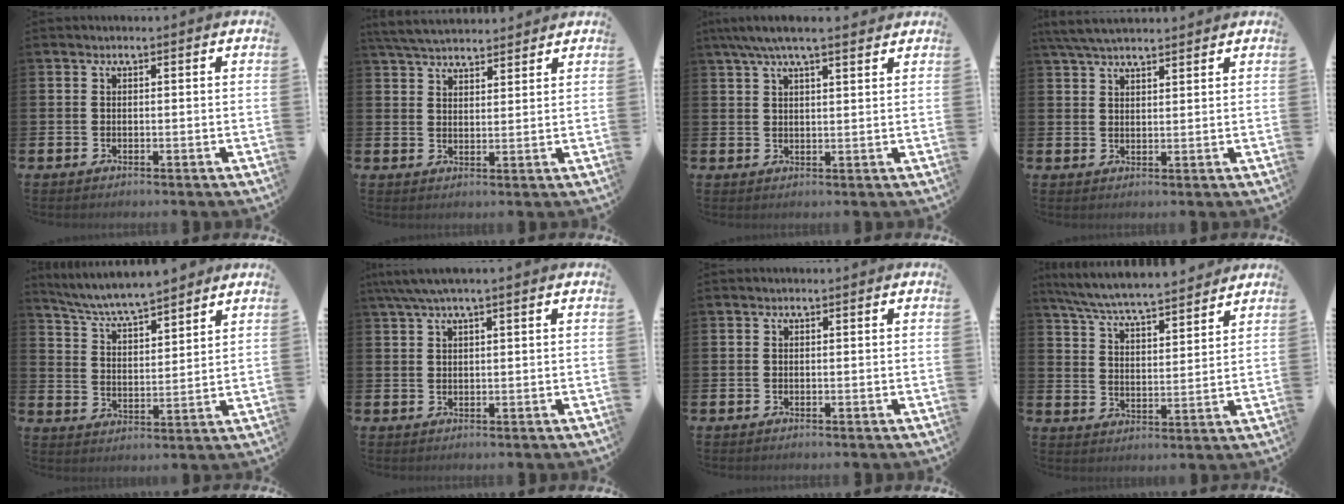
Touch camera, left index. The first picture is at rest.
{"total": 4.9, "force": [4.8, 1.0, 0.7], "torque": [-0.032, -0.017, 0.088]}
{"total": 5.5, "force": [4.7, 0.9, 2.8], "torque": [-0.063, -0.006, 0.085]}
{"total": 4.8, "force": [4.5, 0.9, 1.6], "torque": [-0.037, -0.011, 0.082]}
{"total": 6.5, "force": [6.3, 0.4, 1.7], "torque": [-0.061, -0.038, 0.111]}
{"total": 2.8, "force": [1.9, 0.1, 2.1], "torque": [-0.048, 0.004, 0.036]}
{"total": 0.0}
{"total": 7.0, "force": [6.8, 0.4, 1.8], "torque": [-0.063, -0.045, 0.120]}